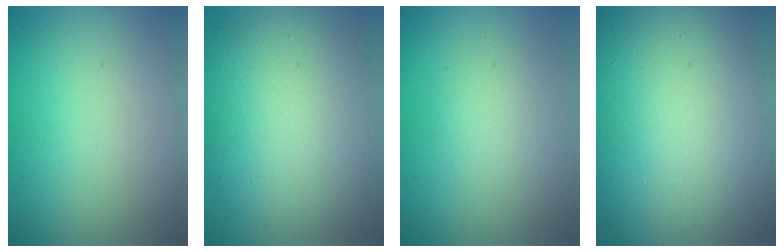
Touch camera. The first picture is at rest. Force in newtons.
{"total": 10.6, "press": 10.6, "slide": 0.5}
{"total": 2.0, "press": 2.0, "slide": 0.2}
{"total": 19.2, "press": 19.2, "slide": 1.4}